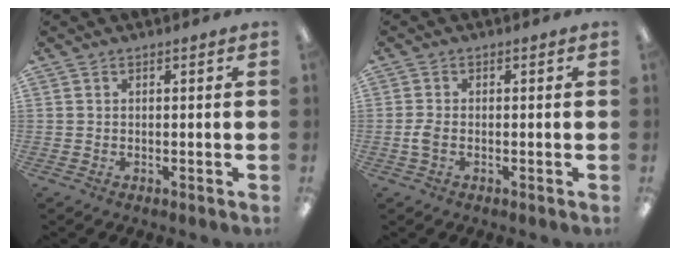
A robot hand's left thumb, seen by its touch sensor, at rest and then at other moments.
{"total": 2.7, "force": [-0.5, 1.5, 2.2], "torque": [-0.044, 0.002, -0.009]}